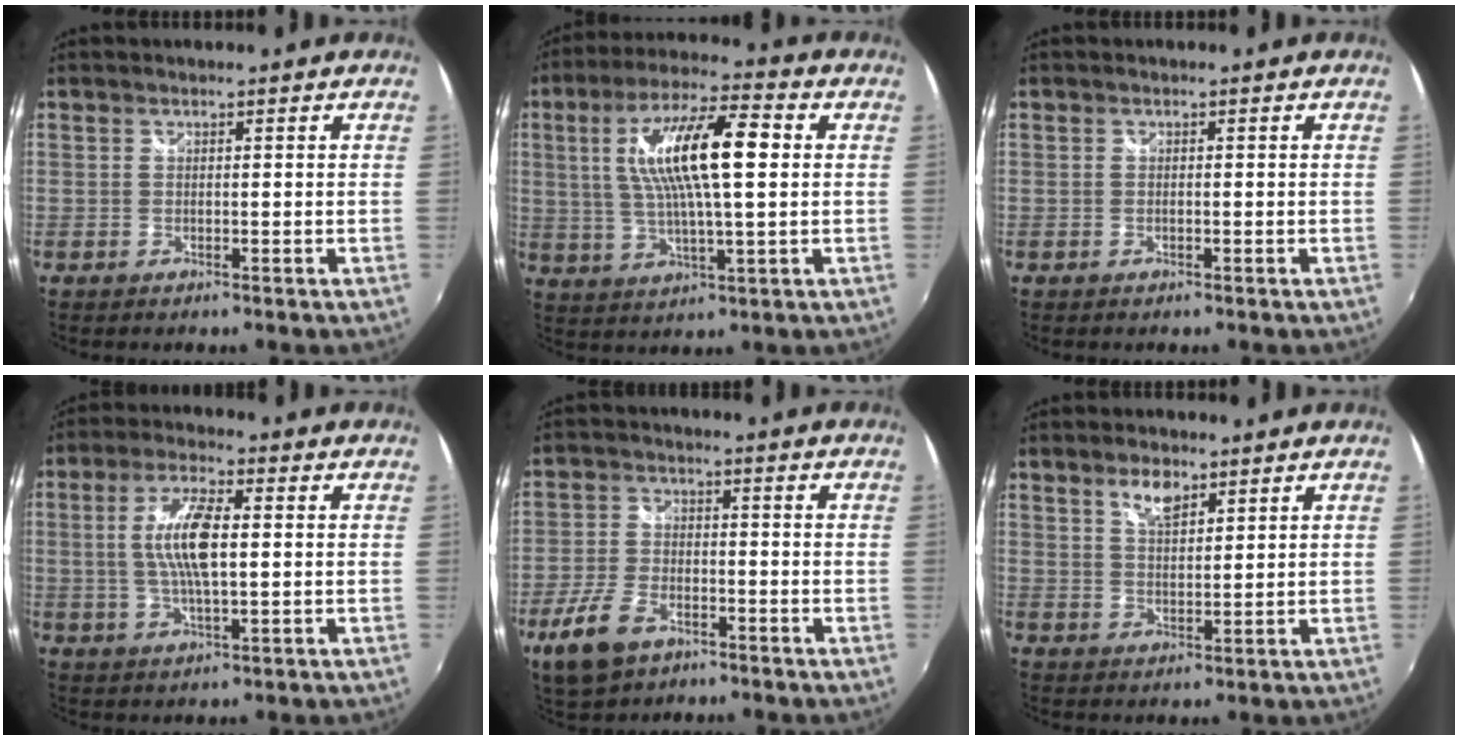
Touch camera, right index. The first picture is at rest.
{"total": 15.2, "force": [2.7, 3.4, 14.5], "torque": [-0.268, 0.015, 0.049]}
{"total": 0.5, "force": [-0.3, 0.1, 0.4], "torque": [-0.009, 0.000, -0.006]}
{"total": 9.5, "force": [0.7, 2.7, 9.1], "torque": [-0.181, 0.004, 0.014]}
{"total": 9.7, "force": [-5.6, 5.3, 5.8], "torque": [-0.145, -0.009, -0.106]}
{"total": 4.6, "force": [2.9, 2.0, 2.9], "torque": [-0.048, 0.005, 0.052]}